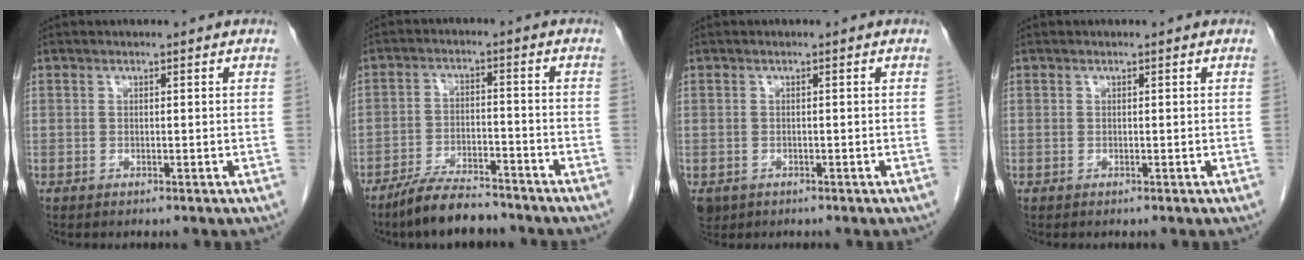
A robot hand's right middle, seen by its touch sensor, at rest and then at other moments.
{"total": 8.2, "force": [-7.1, 1.8, 3.7], "torque": [-0.070, -0.014, -0.126]}
{"total": 3.0, "force": [-1.6, 2.3, 1.0], "torque": [-0.021, -0.003, -0.021]}
{"total": 0.0}